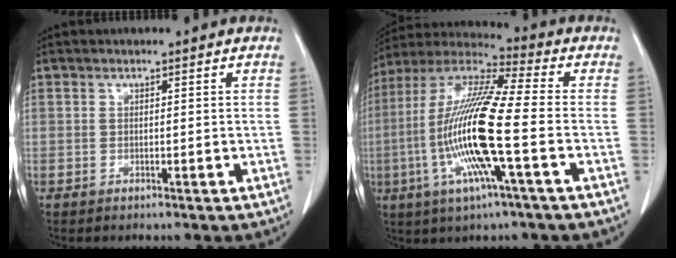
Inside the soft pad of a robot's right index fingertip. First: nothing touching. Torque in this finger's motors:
{"motor_torque": [2.14, 0.00, 1.05, 0.21]}